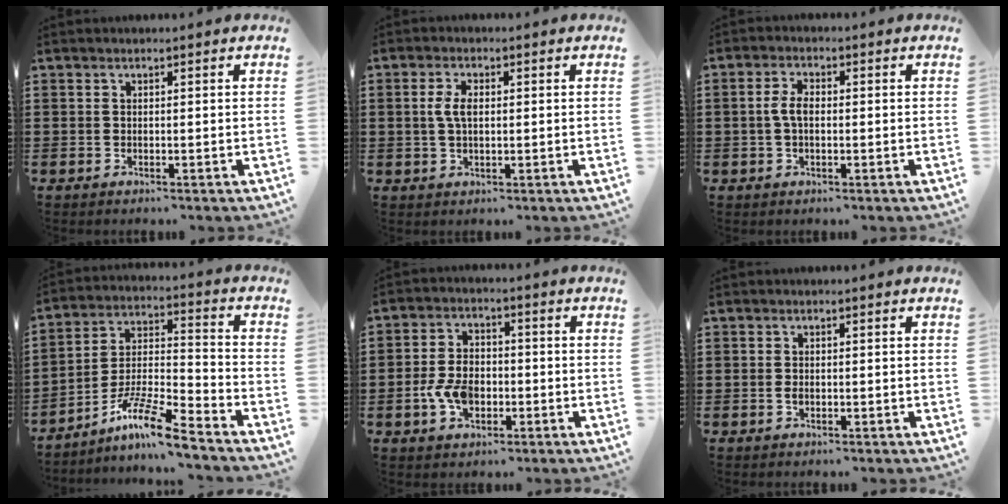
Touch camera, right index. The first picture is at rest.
{"total": 3.4, "force": [0.3, 1.5, 3.0], "torque": [-0.068, 0.003, 0.001]}
{"total": 3.4, "force": [-0.3, 1.5, 3.0], "torque": [-0.072, -0.002, -0.011]}
{"total": 10.5, "force": [-8.5, 0.6, 6.2], "torque": [-0.121, 0.007, -0.166]}
{"total": 6.0, "force": [-1.7, 4.0, 4.2], "torque": [-0.104, 0.003, -0.036]}
{"total": 0.7, "force": [-0.3, 0.4, 0.5], "torque": [-0.011, -0.001, -0.005]}